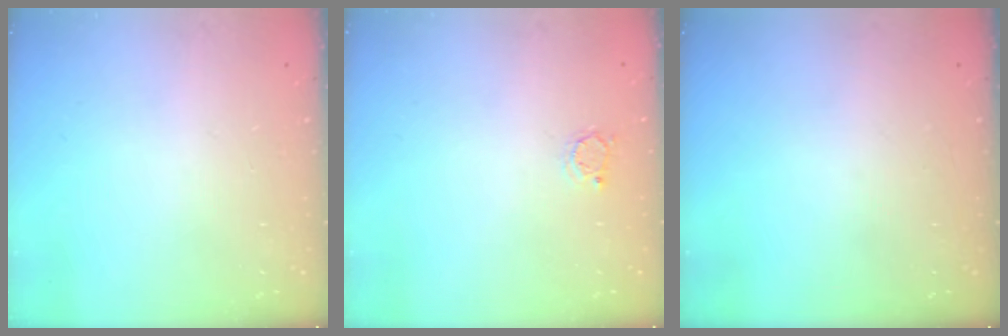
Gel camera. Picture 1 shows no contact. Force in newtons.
{"total": 2.2, "press": 2.1, "slide": 0.4}
{"total": 0.0}